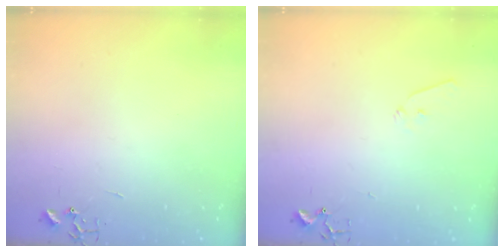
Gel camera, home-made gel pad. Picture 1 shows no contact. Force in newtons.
{"total": 6.3, "press": 6.3, "slide": 0.7}